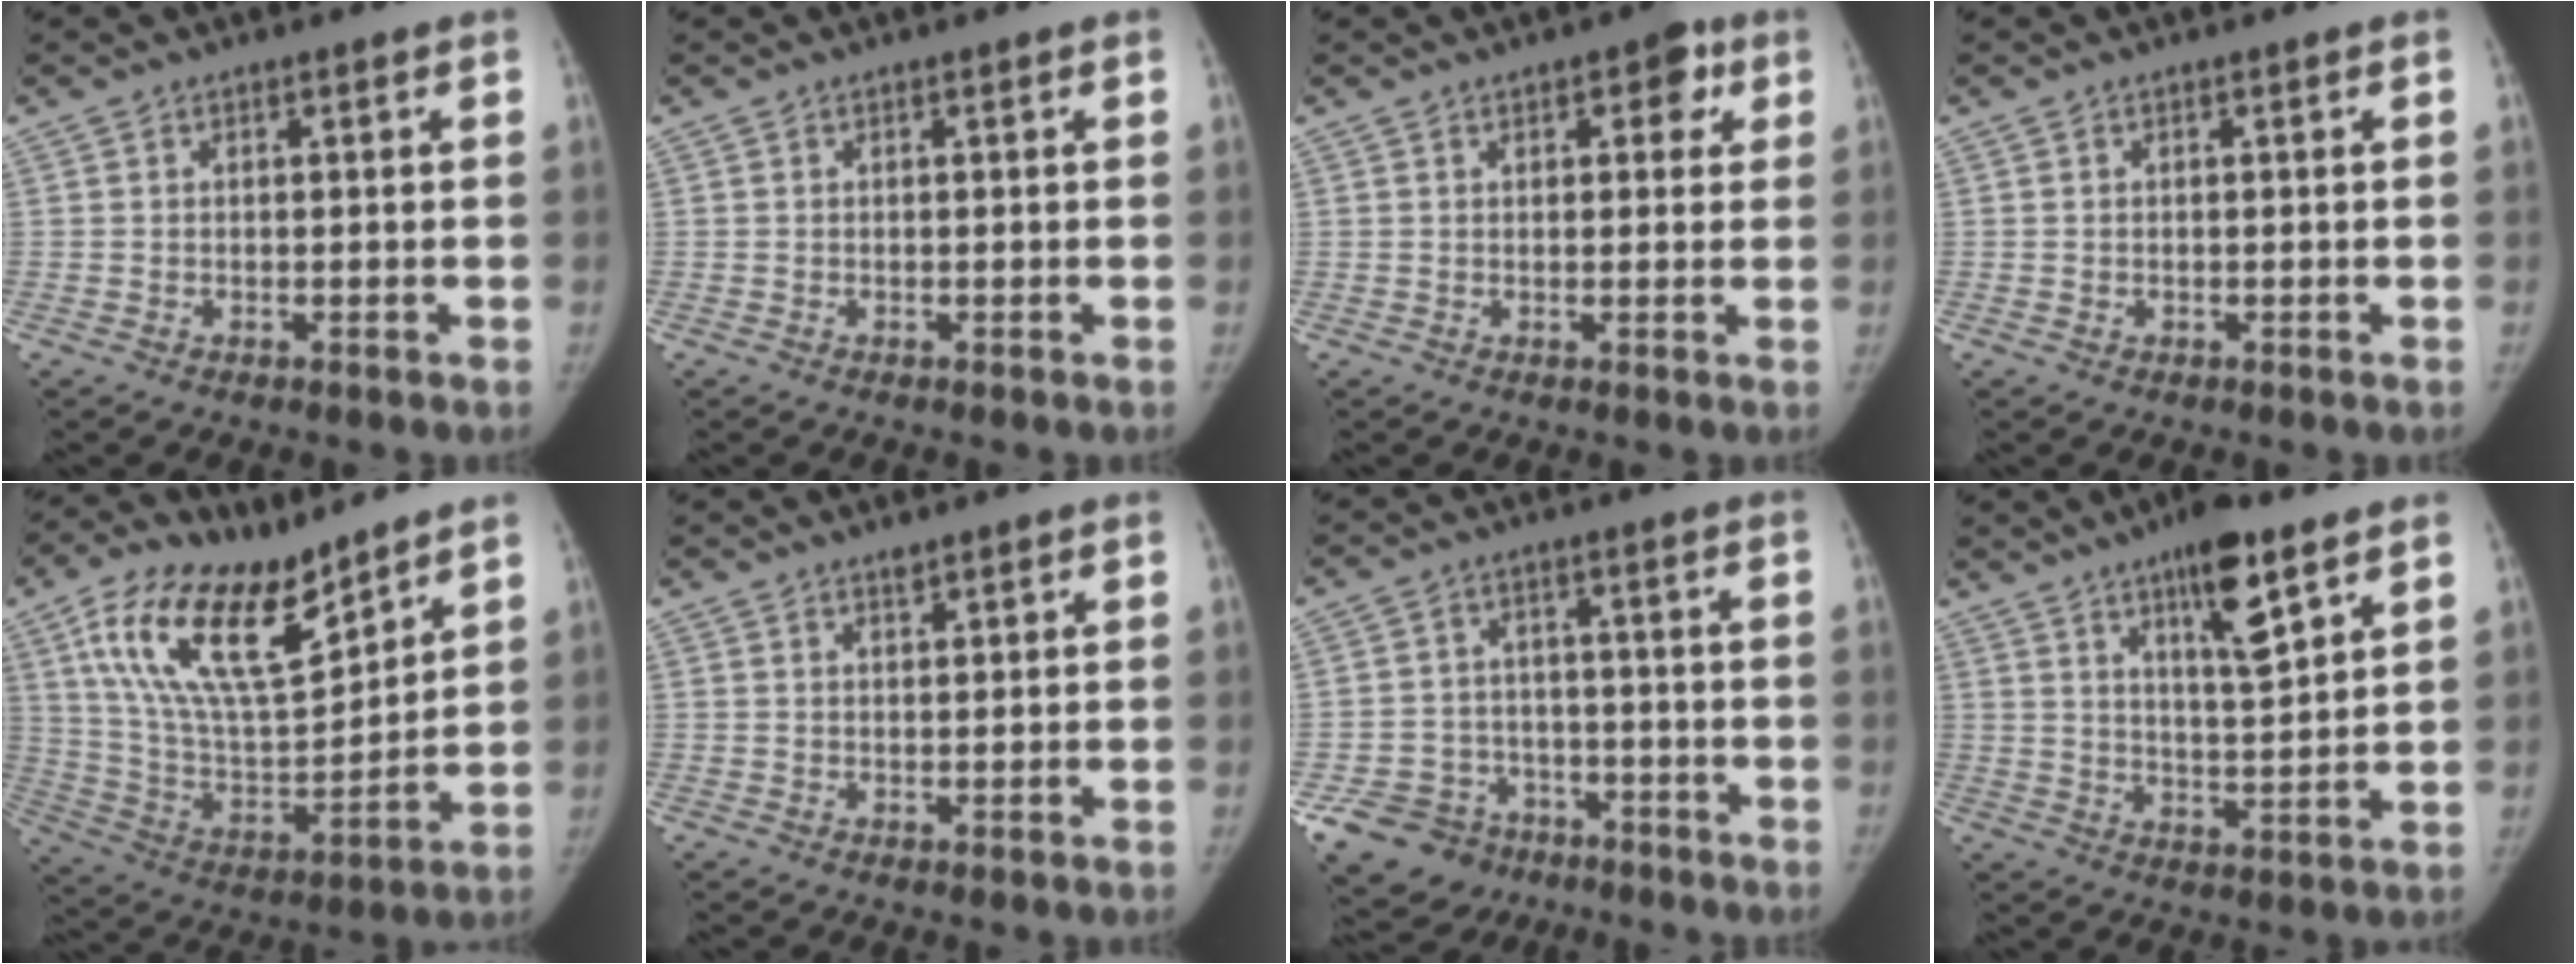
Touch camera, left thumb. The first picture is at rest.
{"total": 0.0}
{"total": 4.4, "force": [2.0, 2.5, 3.1], "torque": [-0.011, -0.002, 0.017]}
{"total": 0.6, "force": [-0.1, 0.5, 0.3], "torque": [-0.006, 0.000, 0.000]}
{"total": 20.9, "force": [13.0, 8.7, 13.9], "torque": [-0.227, -0.058, 0.247]}
{"total": 1.4, "force": [1.2, 0.5, 0.7], "torque": [-0.005, -0.008, 0.019]}
{"total": 11.1, "force": [-7.0, 8.4, 2.0], "torque": [-0.034, 0.049, -0.104]}
{"total": 11.7, "force": [6.9, 2.8, 9.0], "torque": [-0.132, -0.038, 0.112]}